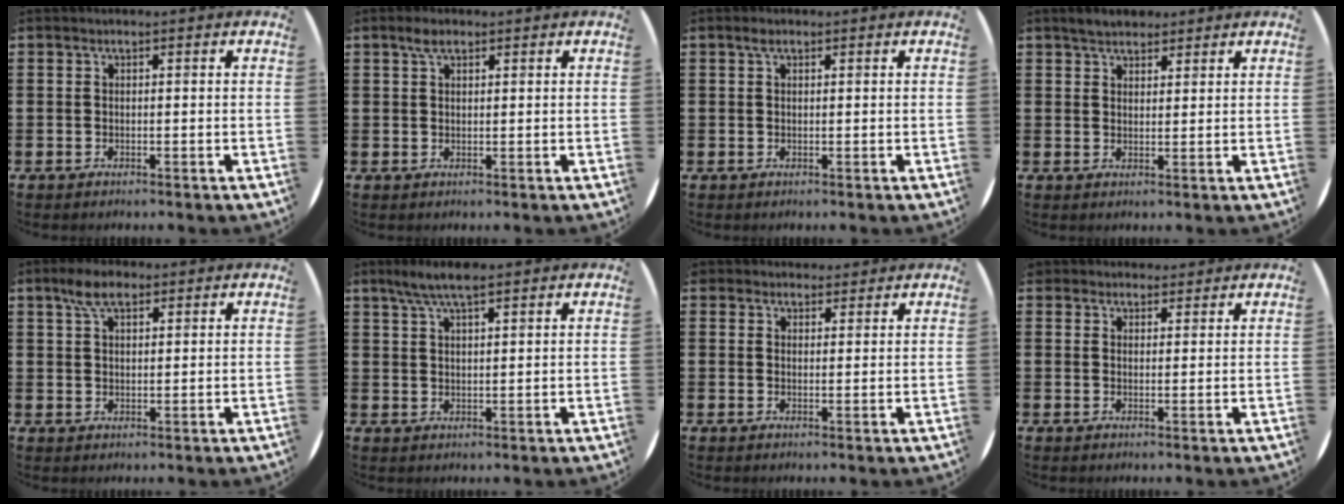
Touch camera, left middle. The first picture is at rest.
{"total": 2.2, "force": [1.4, 1.0, 1.3], "torque": [-0.021, 0.003, 0.024]}
{"total": 1.0, "force": [0.6, 0.6, 0.6], "torque": [-0.006, 0.003, 0.008]}
{"total": 2.8, "force": [2.6, 1.0, 0.5], "torque": [-0.006, 0.003, 0.048]}
{"total": 4.6, "force": [3.1, 2.0, 2.7], "torque": [-0.051, 0.005, 0.054]}
{"total": 5.0, "force": [3.8, 1.1, 3.0], "torque": [-0.067, 0.001, 0.067]}
{"total": 2.4, "force": [2.2, 0.8, -0.1], "torque": [0.005, -0.005, 0.042]}
{"total": 2.4, "force": [2.2, 0.8, -0.1], "torque": [0.005, -0.004, 0.041]}